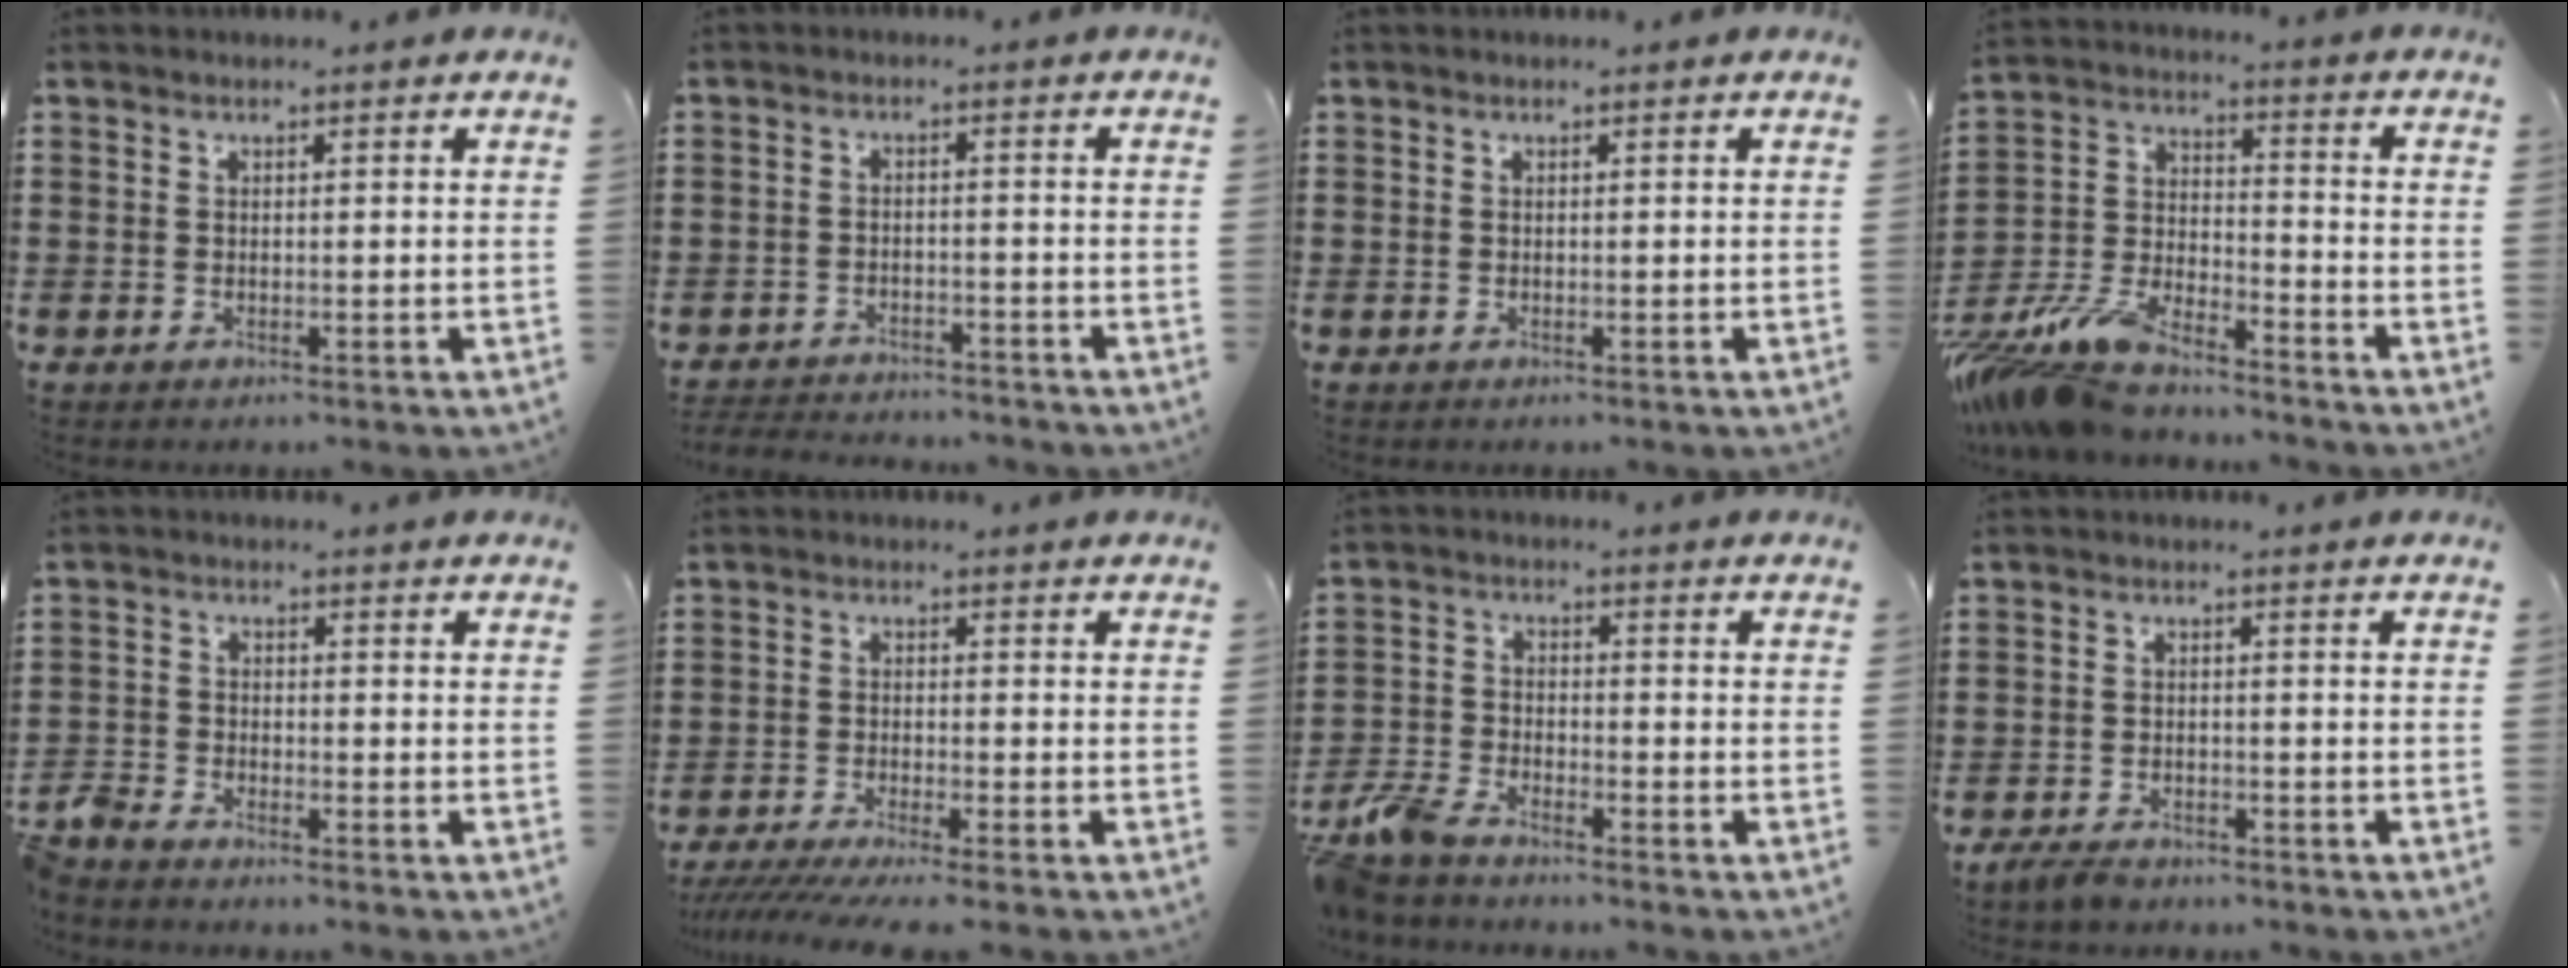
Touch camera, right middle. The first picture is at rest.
{"total": 3.0, "force": [-2.9, 0.3, 0.1], "torque": [-0.006, -0.001, -0.063]}
{"total": 0.0}
{"total": 10.1, "force": [-9.3, 1.8, 3.4], "torque": [-0.084, 0.006, -0.188]}
{"total": 3.1, "force": [-3.0, 0.4, 0.4], "torque": [-0.031, -0.005, -0.070]}
{"total": 3.6, "force": [-3.1, -0.2, 1.8], "torque": [-0.043, -0.016, -0.064]}
{"total": 5.2, "force": [-4.8, 1.1, 1.8], "torque": [-0.064, -0.008, -0.102]}
{"total": 2.5, "force": [-2.3, 0.7, 0.7], "torque": [-0.030, -0.004, -0.052]}